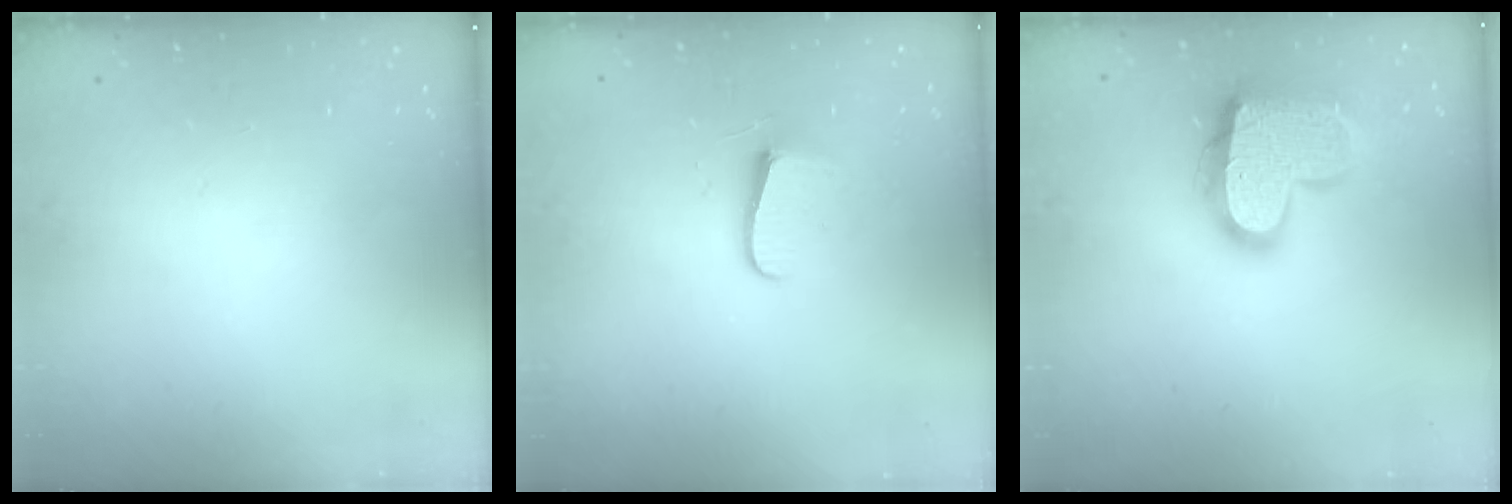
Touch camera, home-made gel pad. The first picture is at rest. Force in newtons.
{"total": 7.2, "press": 7.2, "slide": 0.5}
{"total": 20.3, "press": 20.3, "slide": 1.4}